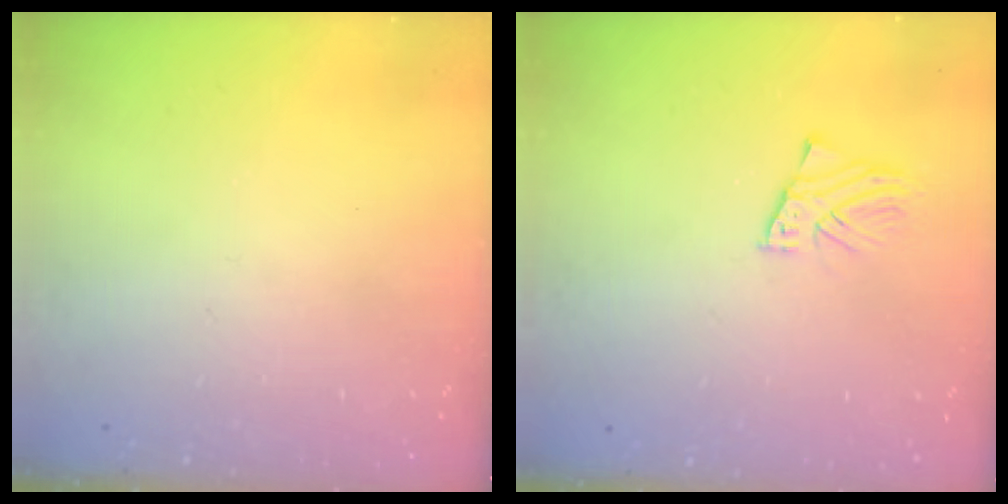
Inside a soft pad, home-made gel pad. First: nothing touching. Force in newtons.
{"total": 2.3, "press": 2.3, "slide": 0.1}